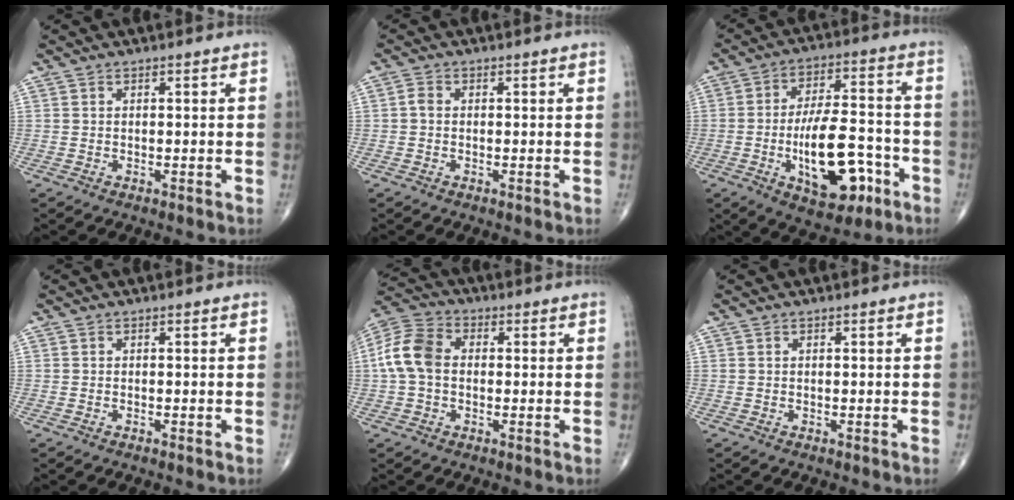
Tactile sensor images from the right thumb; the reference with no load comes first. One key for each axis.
{"total": 1.4, "fx": 0.0, "fy": 1.0, "fz": 0.9, "tx": -0.015, "ty": 0.004, "tz": -0.003}
{"total": 16.9, "fx": -5.7, "fy": 7.7, "fz": 13.9, "tx": -0.205, "ty": 0.030, "tz": -0.081}
{"total": 0.0}
{"total": 9.3, "fx": 0.2, "fy": 6.5, "fz": 6.6, "tx": -0.139, "ty": 0.028, "tz": -0.007}
{"total": 0.0}